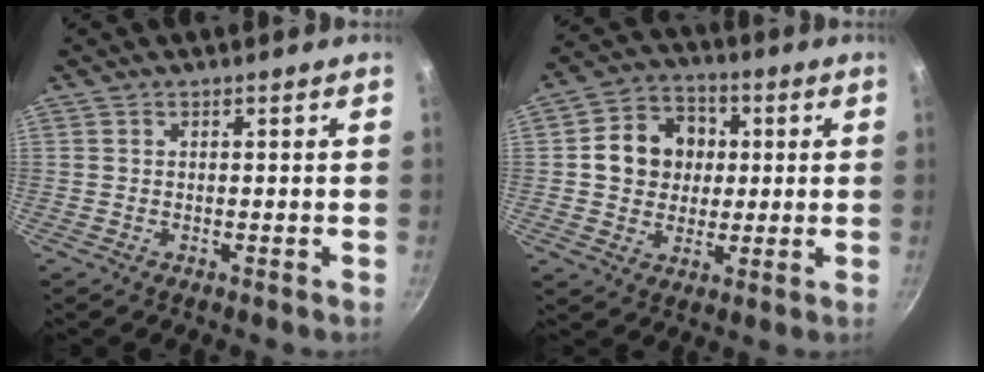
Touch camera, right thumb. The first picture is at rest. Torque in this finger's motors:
{"motor_torque": [-0.05, 0.19, 0.39, -0.35, 0.13]}